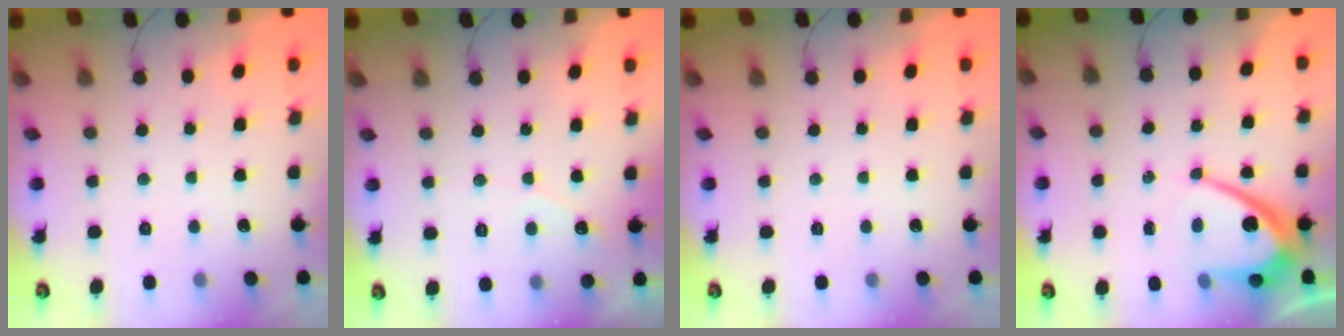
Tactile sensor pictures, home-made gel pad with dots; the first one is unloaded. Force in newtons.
{"total": 2.7, "press": 2.7, "slide": 0.1}
{"total": 0.0}
{"total": 10.3, "press": 10.2, "slide": 0.9}